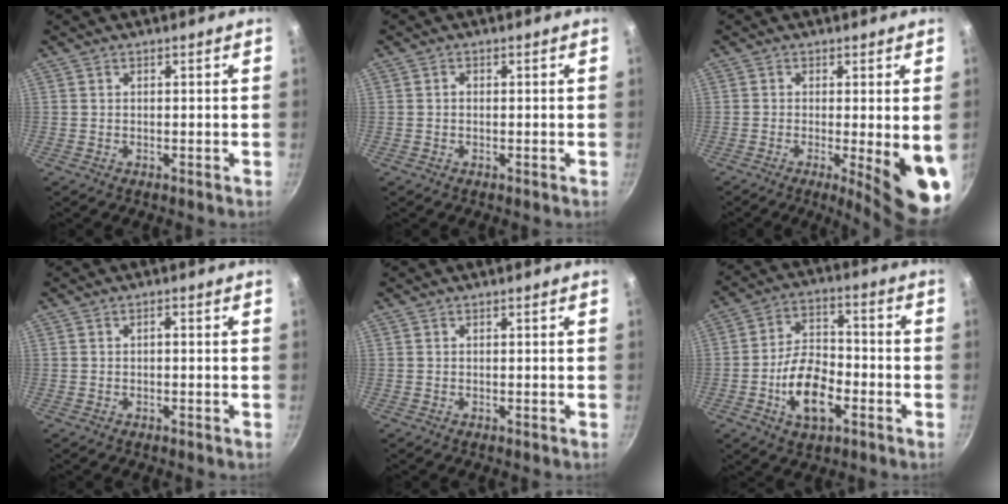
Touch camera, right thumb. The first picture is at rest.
{"total": 0.6, "force": [-0.1, 0.5, 0.3], "torque": [-0.005, 0.004, -0.003]}
{"total": 10.3, "force": [-1.8, 2.2, 9.9], "torque": [-0.119, -0.014, -0.018]}
{"total": 0.8, "force": [-0.3, 0.4, 0.6], "torque": [-0.016, 0.009, -0.004]}
{"total": 0.0}
{"total": 10.4, "force": [-3.3, 5.8, 8.0], "torque": [-0.124, 0.021, -0.057]}